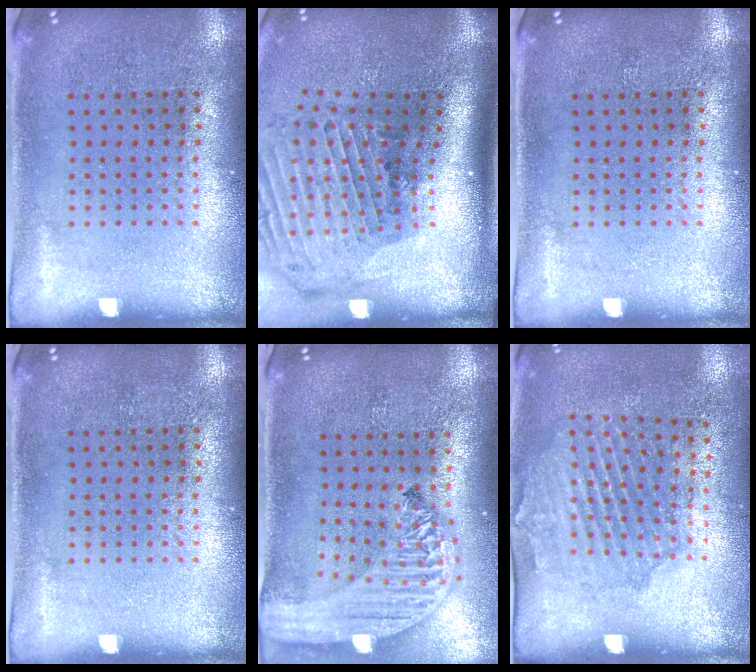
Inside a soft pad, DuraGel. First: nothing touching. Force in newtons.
{"total": 3.0, "press": 2.1, "slide": 2.2}
{"total": 0.0}
{"total": 0.0}
{"total": 3.2, "press": 2.5, "slide": 1.9}
{"total": 1.7, "press": 1.5, "slide": 0.8}